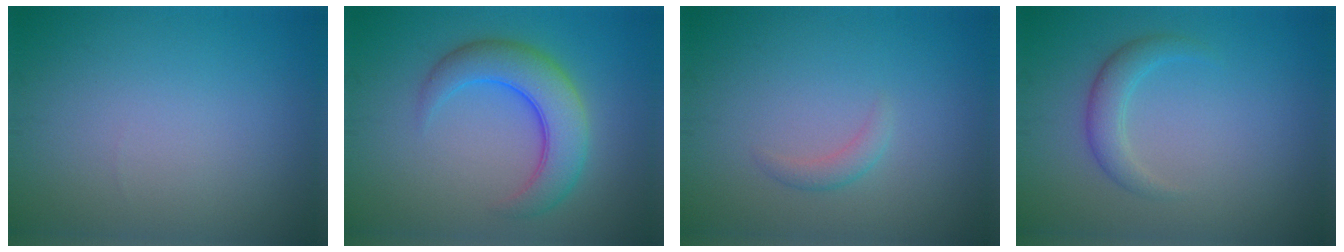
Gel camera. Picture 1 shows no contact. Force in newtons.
{"total": 6.0, "press": 6.0, "slide": 0.1}
{"total": 1.2, "press": 1.2, "slide": 0.0}
{"total": 2.2, "press": 2.2, "slide": 0.1}